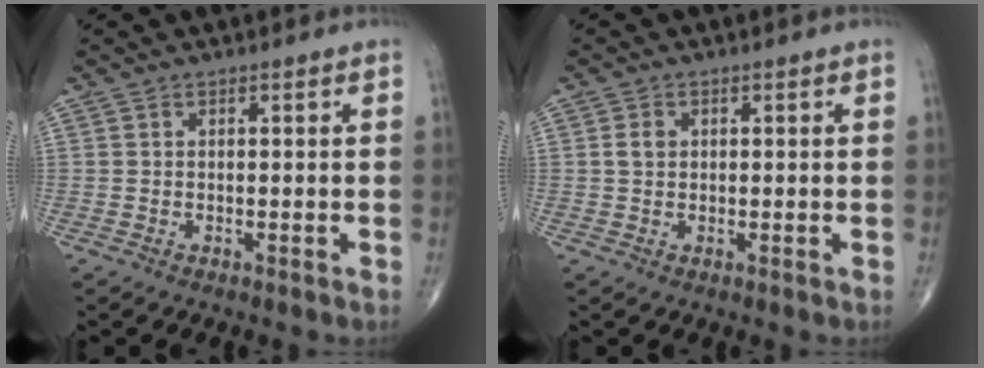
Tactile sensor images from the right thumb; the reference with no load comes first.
{"total": 1.9, "force": [0.4, 1.5, 1.2], "torque": [-0.019, 0.003, 0.008]}